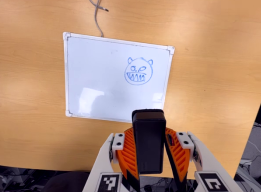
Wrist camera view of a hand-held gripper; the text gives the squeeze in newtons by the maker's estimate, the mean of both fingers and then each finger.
{"total": 7.9, "left": 7.4, "right": 8.5}